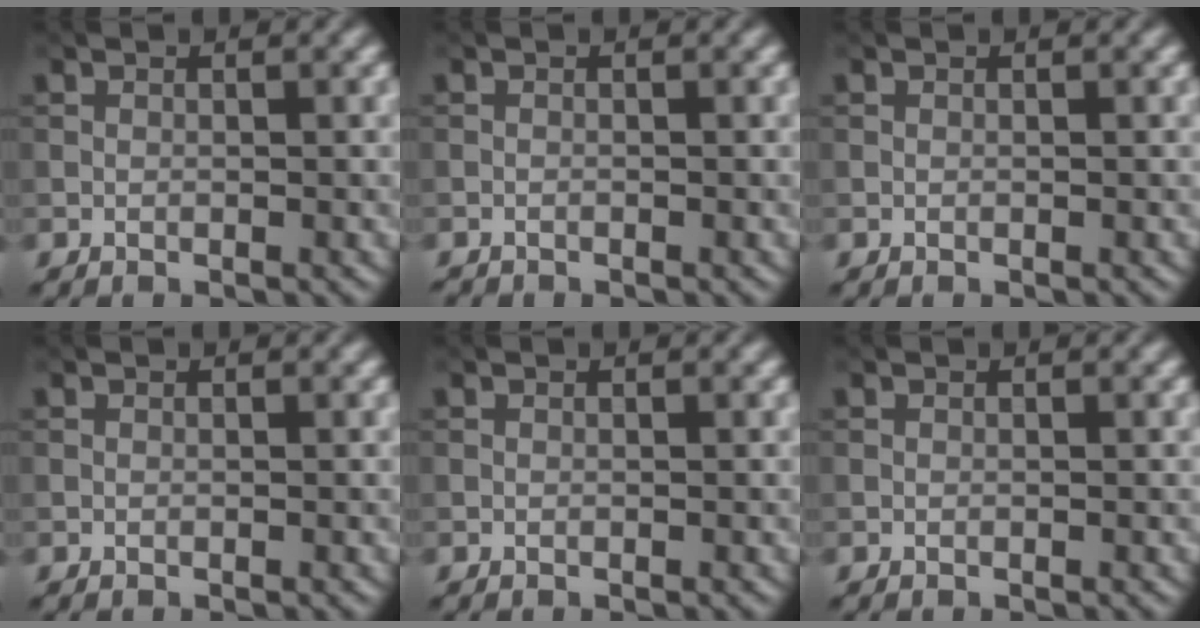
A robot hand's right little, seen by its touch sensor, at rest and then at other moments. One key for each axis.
{"total": 0.7, "fx": -0.6, "fy": 0.0, "fz": -0.1, "tx": 0.003, "ty": -0.003, "tz": -0.015}
{"total": 0.0}
{"total": 0.0}
{"total": 0.0}
{"total": 0.0}